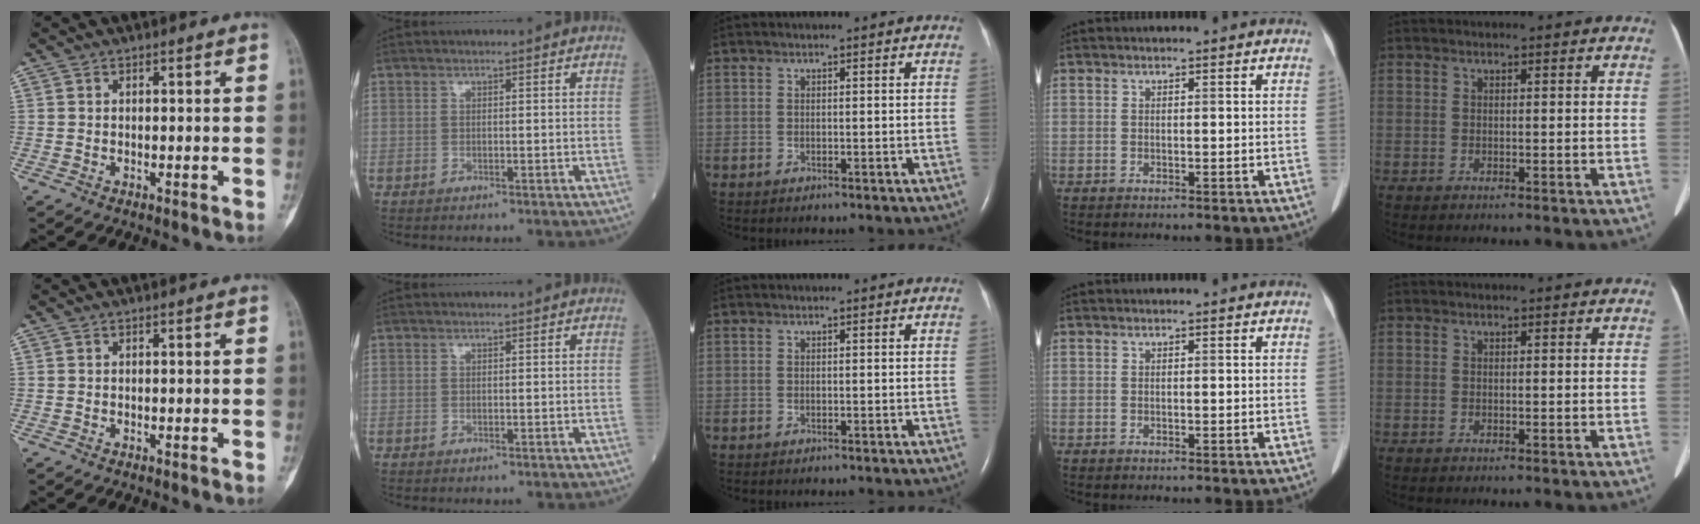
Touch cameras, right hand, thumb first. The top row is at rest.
{}